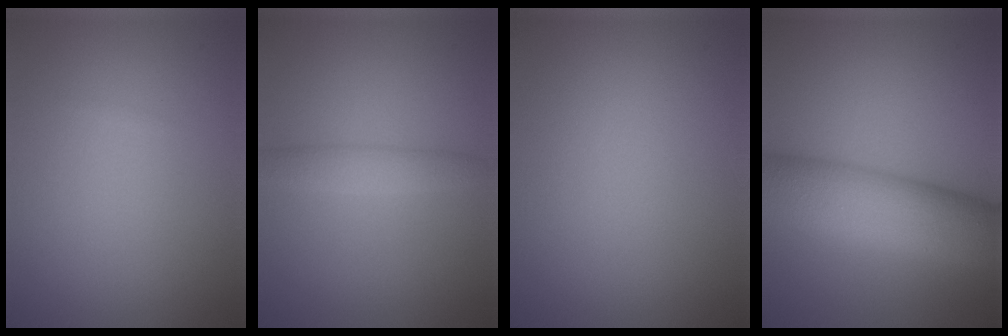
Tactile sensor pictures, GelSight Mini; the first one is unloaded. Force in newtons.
{"total": 2.1, "press": 2.1, "slide": 0.1}
{"total": 0.0}
{"total": 10.1, "press": 10.1, "slide": 0.2}